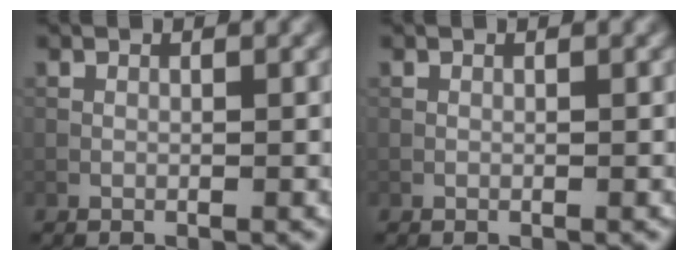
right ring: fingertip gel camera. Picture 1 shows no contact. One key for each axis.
{"total": 0.0}